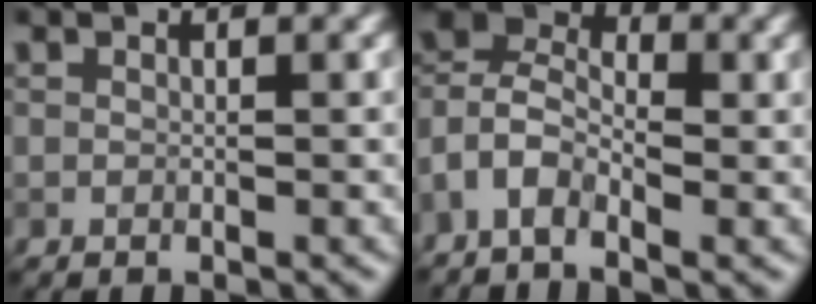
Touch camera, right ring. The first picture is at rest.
{"total": 5.0, "force": [-1.7, 3.0, 3.5], "torque": [-0.067, 0.010, -0.054]}